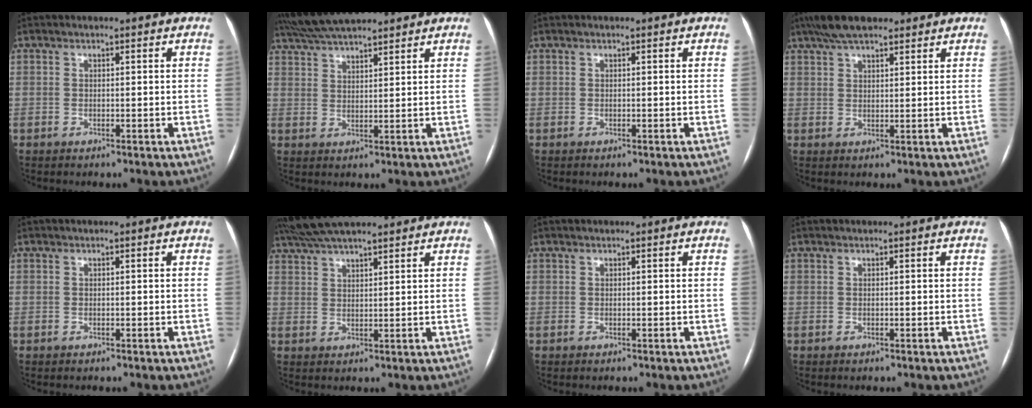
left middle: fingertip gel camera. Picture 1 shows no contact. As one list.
[{"total": 10.2, "force": [9.0, 1.6, 4.5], "torque": [-0.081, 0.034, 0.153]}, {"total": 0.0}, {"total": 8.3, "force": [6.3, 2.5, 4.8], "torque": [-0.085, 0.033, 0.108]}, {"total": 0.0}, {"total": 11.7, "force": [10.2, 2.0, 5.5], "torque": [-0.097, 0.040, 0.170]}, {"total": 0.7, "force": [0.7, 0.1, 0.2], "torque": [-0.008, 0.017, 0.015]}, {"total": 0.6, "force": [0.5, 0.1, 0.2], "torque": [-0.007, 0.016, 0.013]}]